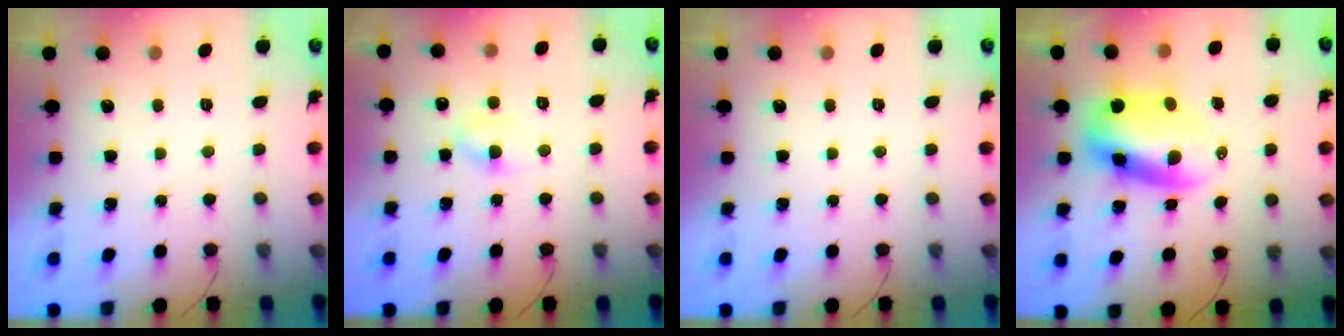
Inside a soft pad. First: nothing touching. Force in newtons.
{"total": 4.8, "press": 4.6, "slide": 1.6}
{"total": 0.0}
{"total": 9.9, "press": 9.5, "slide": 2.6}